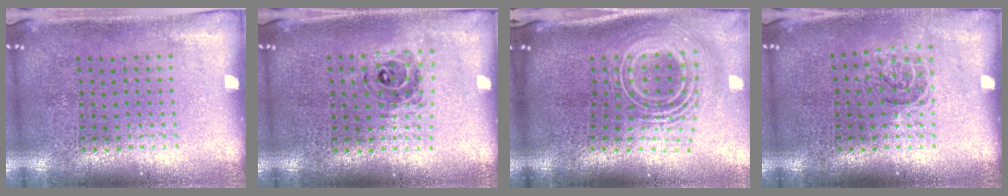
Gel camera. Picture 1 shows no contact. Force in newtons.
{"total": 0.5, "press": 0.5, "slide": 0.2}
{"total": 2.8, "press": 1.9, "slide": 2.0}
{"total": 1.1, "press": 1.0, "slide": 0.4}